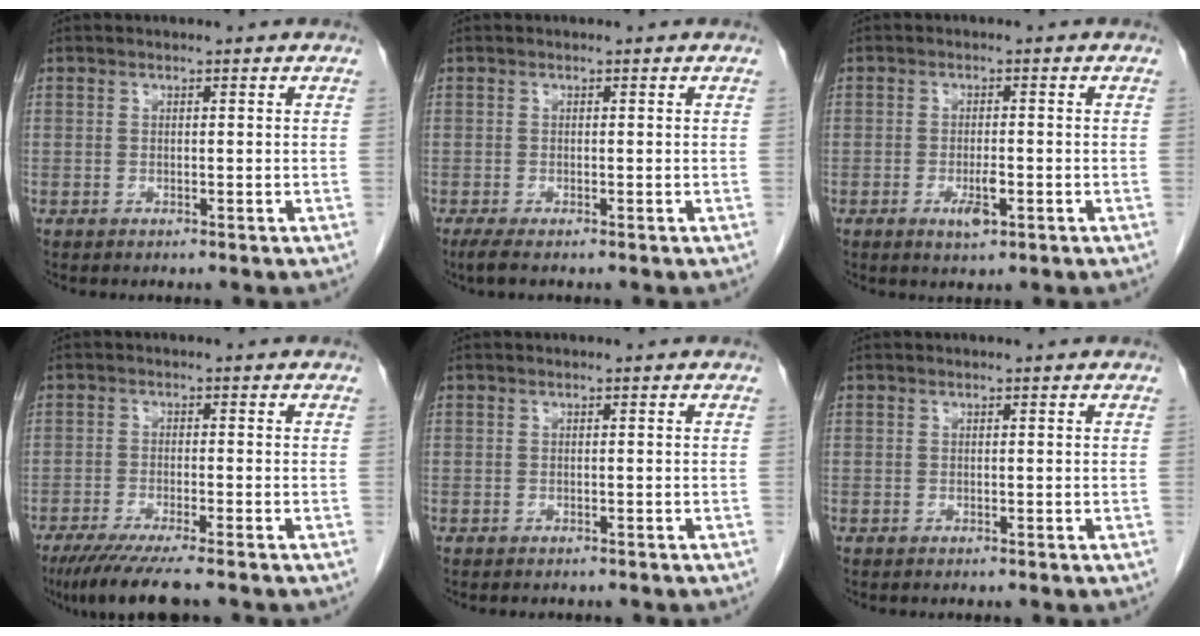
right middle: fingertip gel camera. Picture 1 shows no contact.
{"total": 1.6, "force": [-1.1, 0.1, 1.2], "torque": [-0.029, -0.007, -0.022]}
{"total": 3.2, "force": [-1.3, 0.8, 2.8], "torque": [-0.050, -0.001, -0.018]}
{"total": 9.0, "force": [-7.1, 0.2, 5.6], "torque": [-0.085, -0.024, -0.113]}
{"total": 2.0, "force": [-1.7, 0.8, 0.7], "torque": [-0.013, -0.003, -0.017]}
{"total": 0.0}